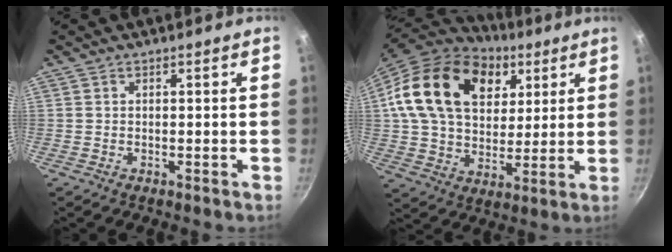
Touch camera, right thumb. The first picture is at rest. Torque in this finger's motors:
{"motor_torque": [1.65, 3.35, 0.85, -0.39, 0.42]}